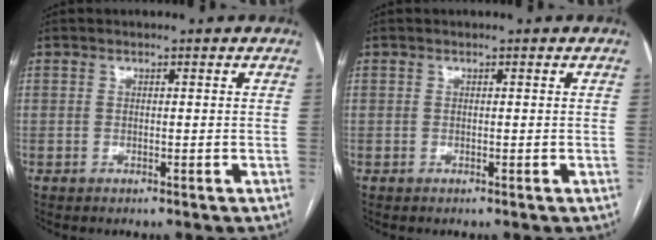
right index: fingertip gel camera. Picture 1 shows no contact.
{"total": 0.0}